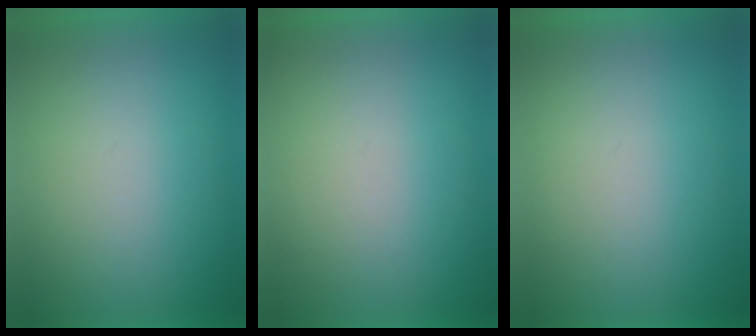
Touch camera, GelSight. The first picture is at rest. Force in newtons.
{"total": 2.0}
{"total": 1.1}